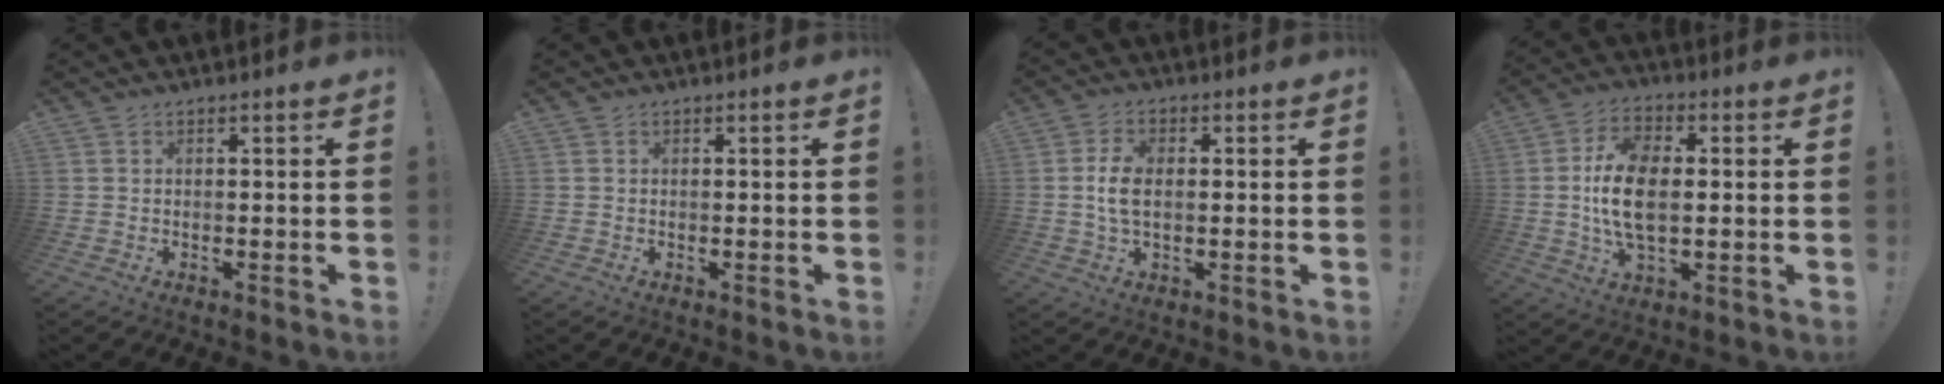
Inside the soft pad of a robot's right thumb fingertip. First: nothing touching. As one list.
[{"total": 0.0}, {"total": 6.8, "force": [0.1, 3.9, 5.6], "torque": [-0.106, 0.001, 0.000]}, {"total": 13.3, "force": [0.1, 7.5, 11.0], "torque": [-0.208, 0.000, 0.001]}]